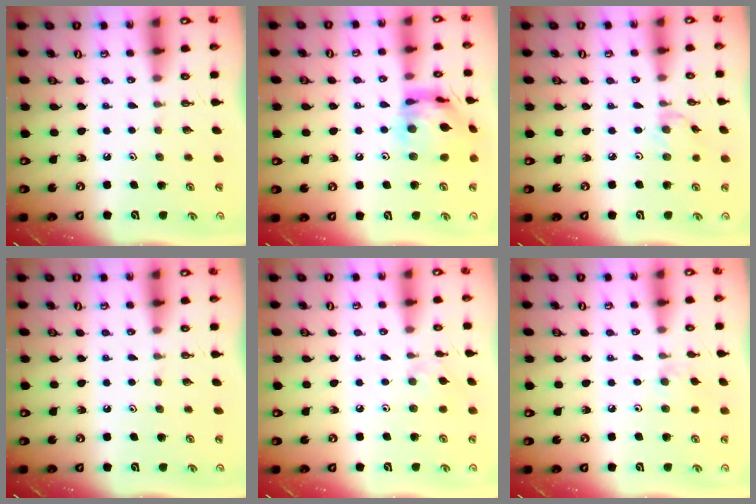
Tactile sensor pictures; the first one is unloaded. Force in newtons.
{"total": 14.9, "press": 14.8, "slide": 1.5}
{"total": 0.7, "press": 0.7, "slide": 0.2}
{"total": 0.0}
{"total": 5.4, "press": 5.4, "slide": 0.8}
{"total": 4.2, "press": 4.1, "slide": 0.7}